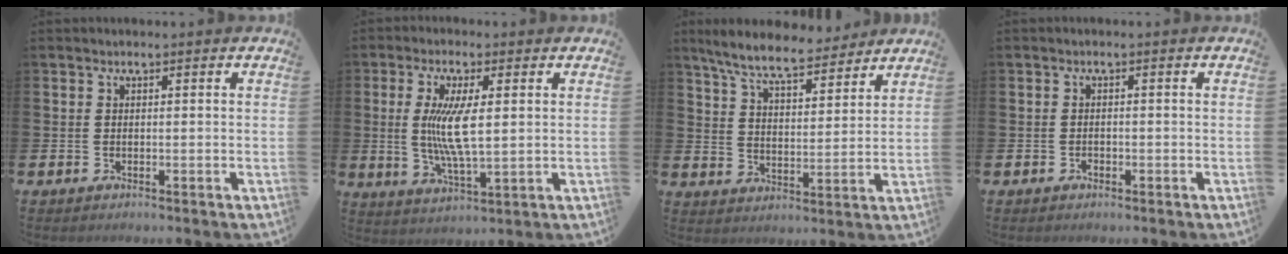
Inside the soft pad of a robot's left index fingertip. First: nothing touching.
{"total": 7.8, "force": [1.6, 2.3, 7.3], "torque": [-0.129, -0.001, 0.024]}
{"total": 8.0, "force": [7.2, 1.5, 3.1], "torque": [-0.091, -0.031, 0.130]}
{"total": 0.8, "force": [-0.4, 0.6, 0.3], "torque": [-0.004, -0.001, -0.010]}